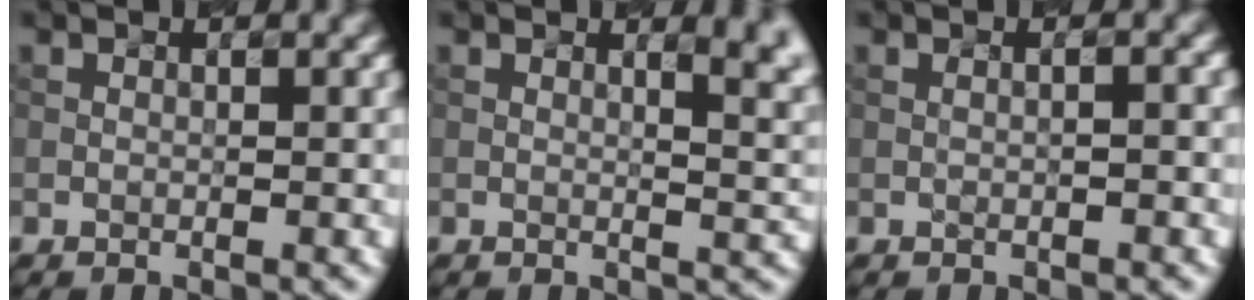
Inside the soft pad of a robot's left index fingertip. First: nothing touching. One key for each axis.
{"total": 5.2, "fx": 2.2, "fy": 2.3, "fz": 4.2, "tx": -0.014, "ty": 0.012, "tz": 0.030}
{"total": 2.0, "fx": 0.3, "fy": 0.9, "fz": 1.7, "tx": -0.005, "ty": 0.007, "tz": -0.011}